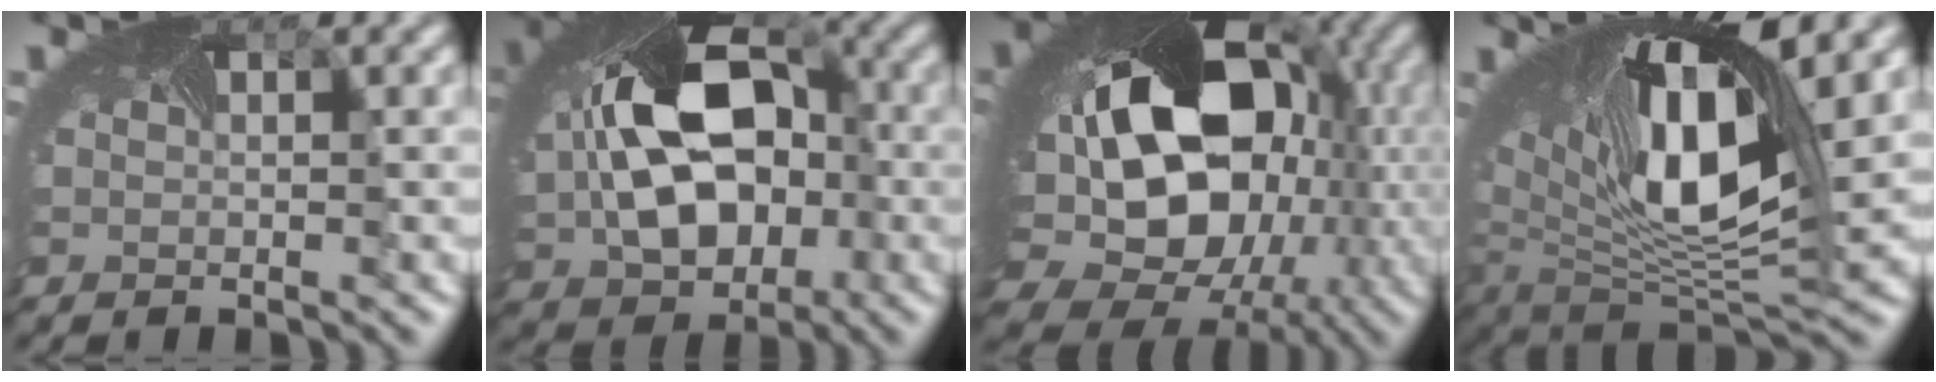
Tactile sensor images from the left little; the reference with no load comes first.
{"total": 11.9, "force": [0.0, 8.7, 8.1], "torque": [-0.159, -0.008, 0.017]}
{"total": 17.5, "force": [-0.1, 13.8, 10.8], "torque": [-0.193, -0.031, 0.024]}
{"total": 11.0, "force": [3.4, 4.4, 9.5], "torque": [-0.172, -0.008, 0.068]}